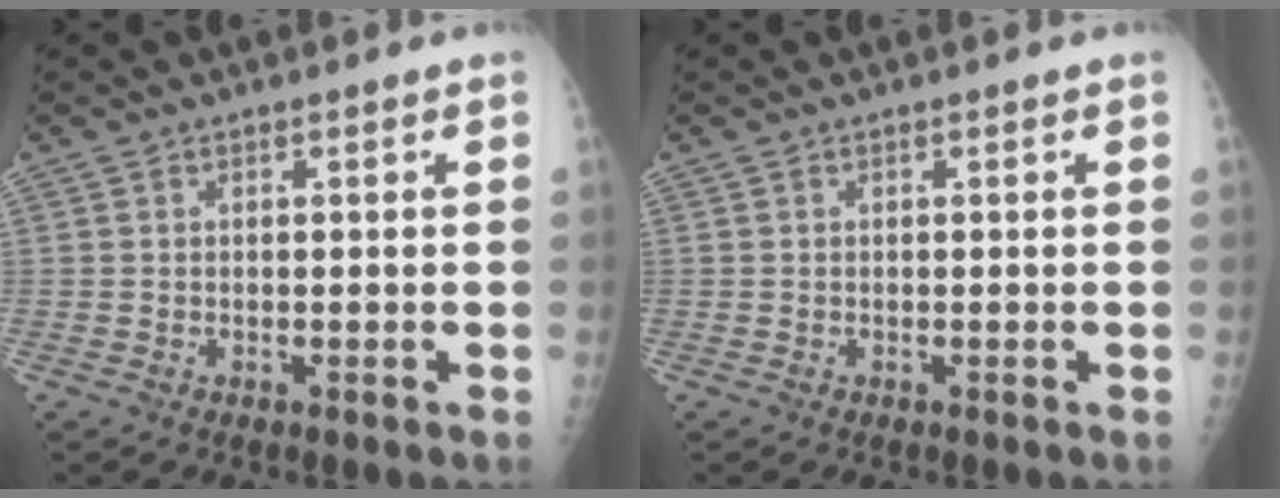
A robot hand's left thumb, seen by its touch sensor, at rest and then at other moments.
{"total": 0.0}